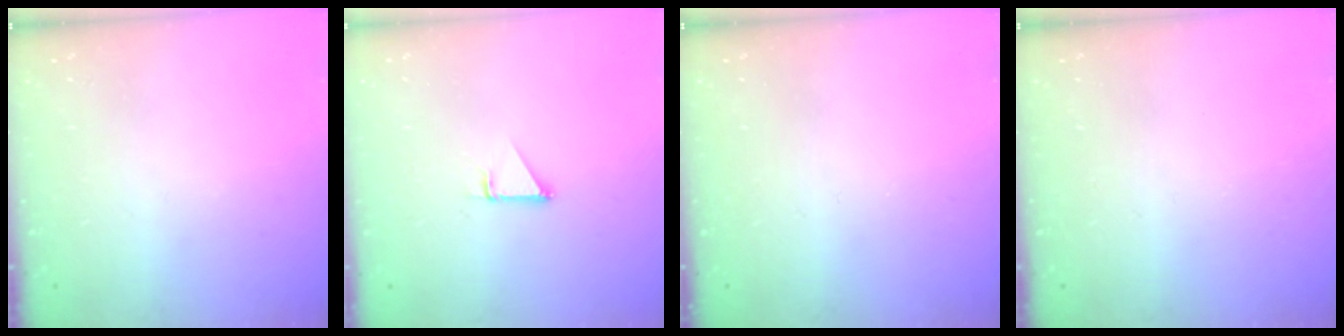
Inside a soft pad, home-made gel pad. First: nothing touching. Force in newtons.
{"total": 0.9, "press": 0.9, "slide": 0.1}
{"total": 0.0}
{"total": 0.0}